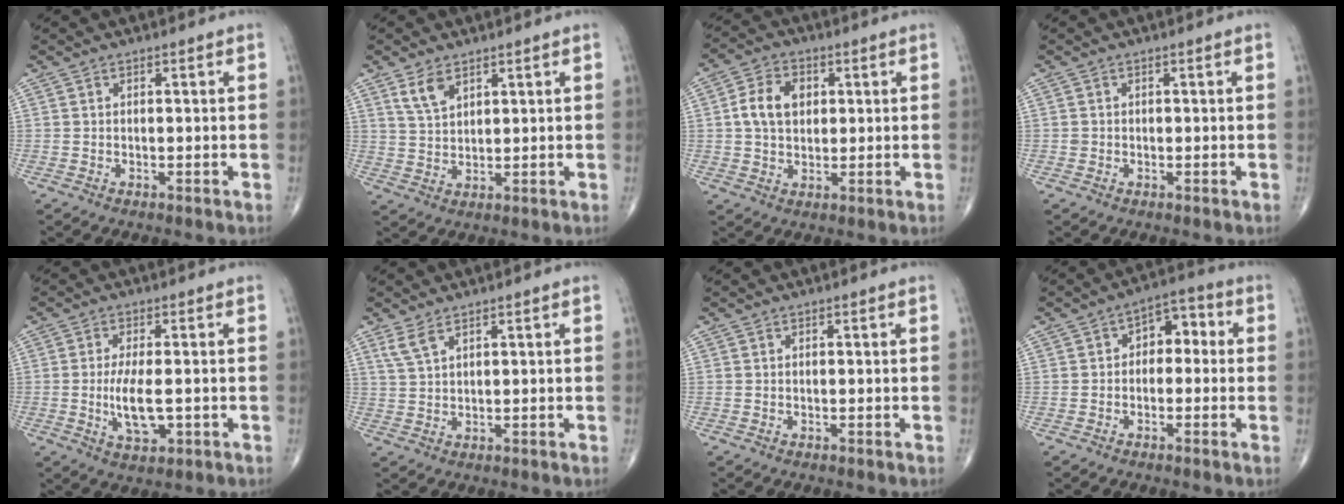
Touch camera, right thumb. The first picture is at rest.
{"total": 4.6, "force": [2.9, 2.3, 2.8], "torque": [-0.047, -0.015, 0.062]}
{"total": 7.8, "force": [1.4, 5.6, 5.3], "torque": [-0.084, 0.005, 0.022]}
{"total": 0.7, "force": [-0.1, 0.6, 0.1], "torque": [0.001, 0.003, -0.002]}
{"total": 6.6, "force": [-0.9, 2.5, 6.1], "torque": [-0.121, -0.013, -0.013]}
{"total": 3.1, "force": [2.2, 0.9, 2.0], "torque": [-0.048, -0.002, 0.054]}
{"total": 0.0}
{"total": 6.2, "force": [0.2, 4.2, 4.6], "torque": [-0.034, 0.025, -0.011]}